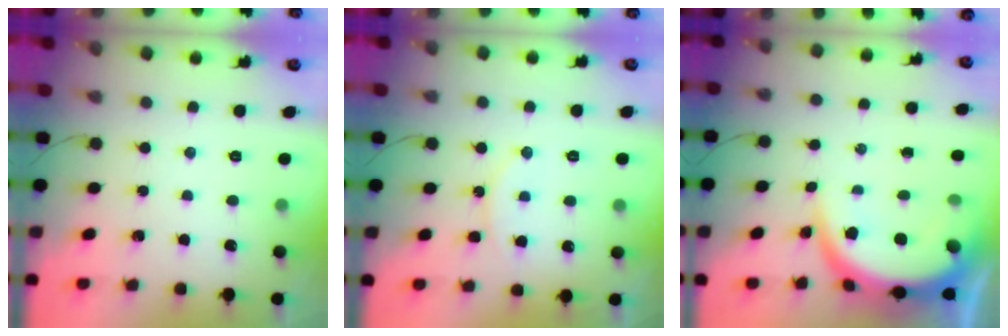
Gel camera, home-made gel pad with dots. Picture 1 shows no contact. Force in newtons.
{"total": 10.4, "press": 10.4, "slide": 0.8}
{"total": 8.9, "press": 8.9, "slide": 0.7}